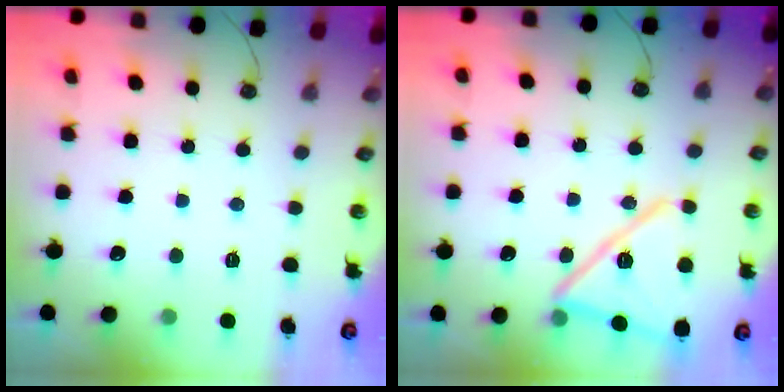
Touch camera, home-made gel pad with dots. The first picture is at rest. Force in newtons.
{"total": 18.2, "press": 18.2, "slide": 0.6}